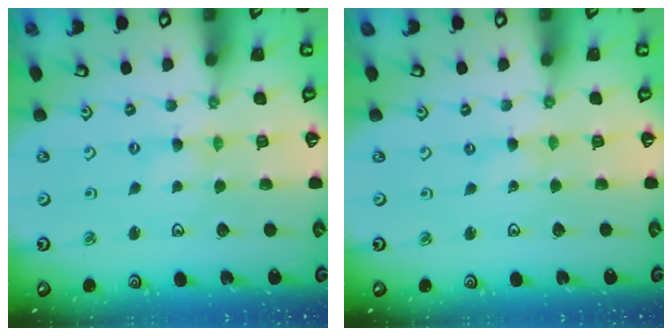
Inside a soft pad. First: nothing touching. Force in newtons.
{"total": 0.0}